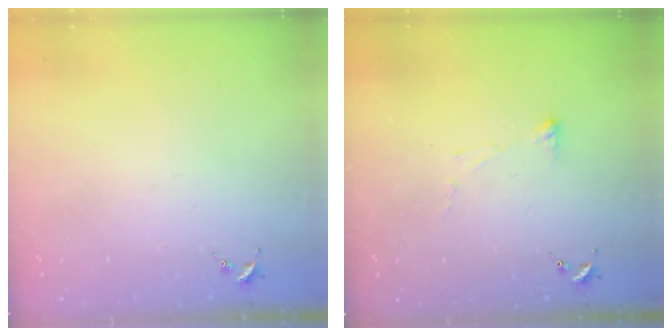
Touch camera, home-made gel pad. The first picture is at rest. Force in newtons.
{"total": 3.4, "press": 3.3, "slide": 0.7}